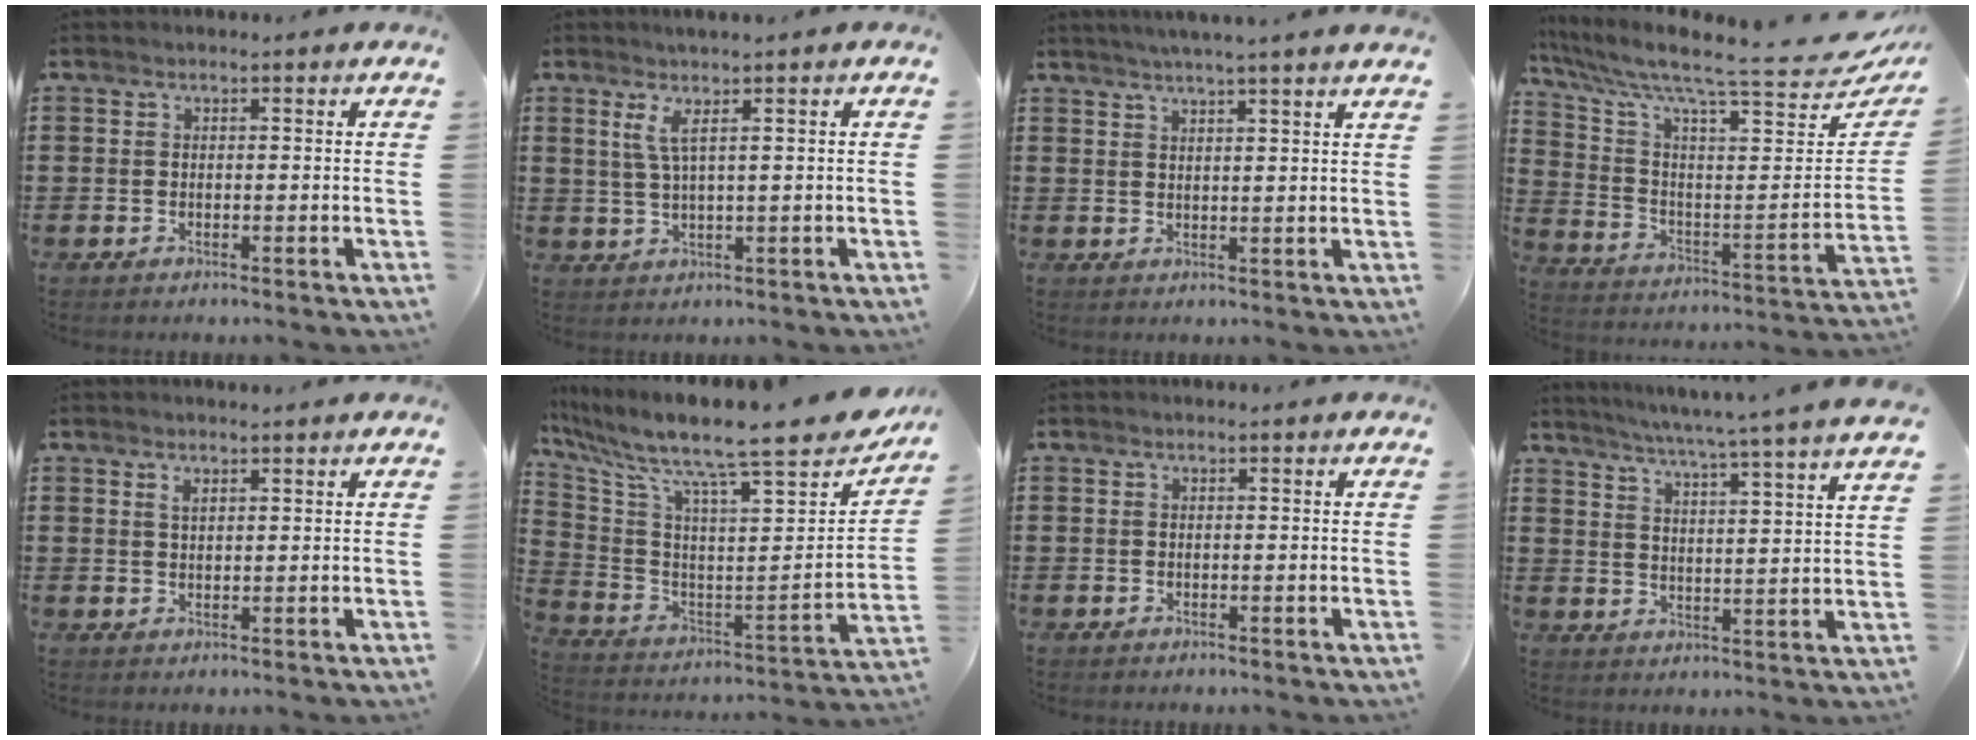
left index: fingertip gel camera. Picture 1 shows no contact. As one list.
[{"total": 3.4, "force": [1.3, 0.0, 3.1], "torque": [-0.073, -0.006, 0.021]}, {"total": 3.2, "force": [2.8, -1.0, 1.0], "torque": [-0.025, -0.007, 0.050]}, {"total": 7.3, "force": [6.2, 0.1, 3.9], "torque": [-0.099, -0.067, 0.095]}, {"total": 1.5, "force": [1.2, 0.5, 0.8], "torque": [-0.018, 0.003, 0.021]}, {"total": 12.0, "force": [9.9, 0.8, 6.7], "torque": [-0.136, -0.085, 0.148]}, {"total": 0.0}, {"total": 5.1, "force": [4.5, -1.7, 1.8], "torque": [-0.053, -0.043, 0.068]}]